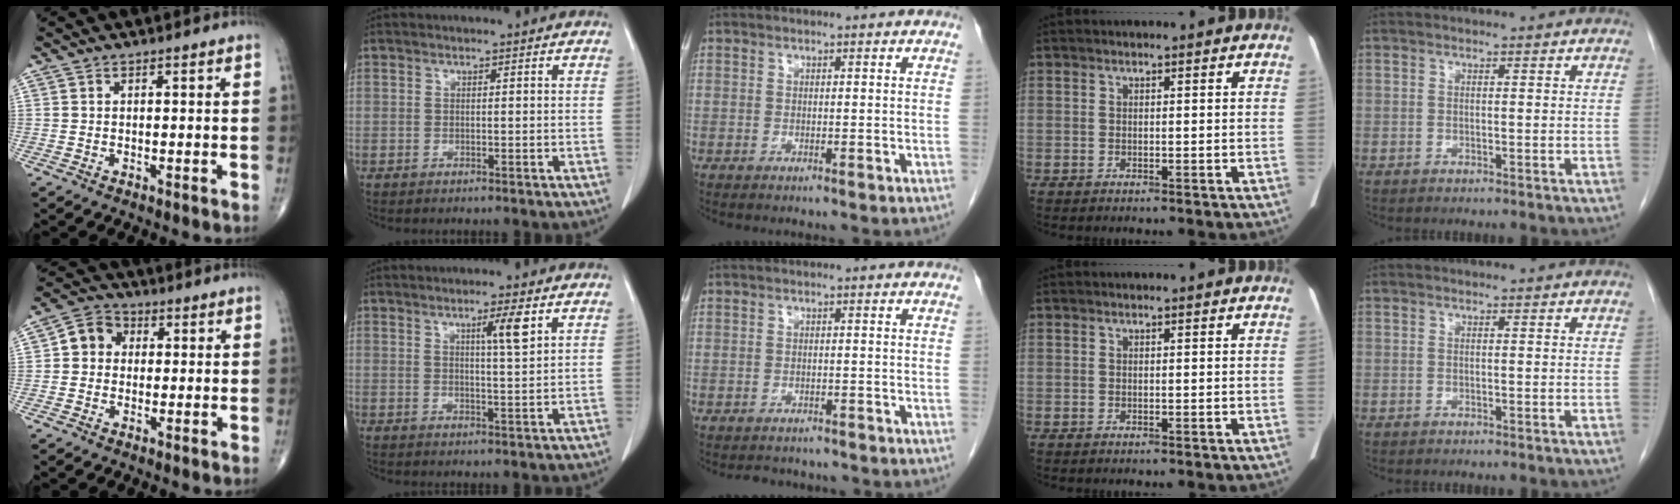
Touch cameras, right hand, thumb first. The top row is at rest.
{"thumb": {"total": 5.8, "force": [0.5, 5.0, 2.8], "torque": [-0.029, 0.015, -0.004]}, "index": {"total": 4.2, "force": [2.0, -0.2, 3.7], "torque": [-0.062, -0.004, 0.034]}, "middle": {"total": 3.9, "force": [-3.5, 1.6, 0.5], "torque": [-0.006, 0.001, -0.045]}}